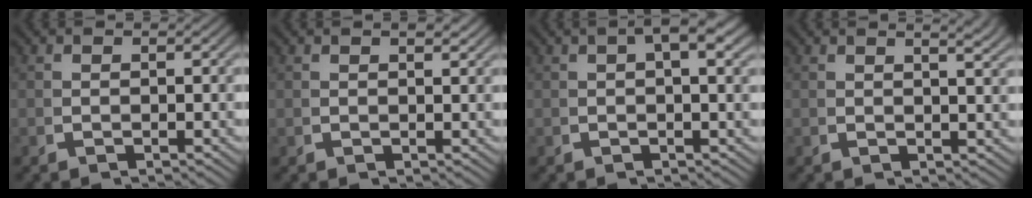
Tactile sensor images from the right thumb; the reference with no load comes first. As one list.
[{"total": 1.1, "force": [0.9, 0.1, 0.6], "torque": [-0.004, 0.001, 0.015]}, {"total": 3.0, "force": [1.4, 0.6, 2.6], "torque": [-0.028, 0.017, 0.016]}, {"total": 2.9, "force": [2.0, 0.7, 1.9], "torque": [-0.022, 0.010, 0.026]}]